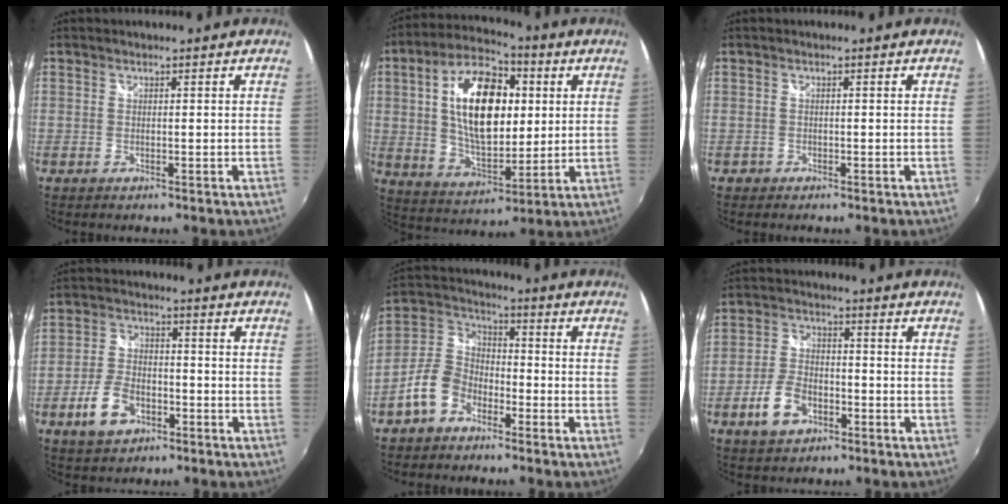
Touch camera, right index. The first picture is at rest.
{"total": 18.2, "force": [3.6, 9.7, 15.0], "torque": [-0.267, 0.027, 0.069]}
{"total": 1.2, "force": [-0.7, 0.9, 0.0], "torque": [-0.005, 0.001, -0.012]}
{"total": 8.1, "force": [-4.1, 4.9, 5.0], "torque": [-0.114, 0.003, -0.070]}
{"total": 8.8, "force": [-5.2, 5.8, 4.0], "torque": [-0.093, 0.022, -0.104]}
{"total": 7.6, "force": [-3.8, 4.6, 4.7], "torque": [-0.106, 0.005, -0.067]}